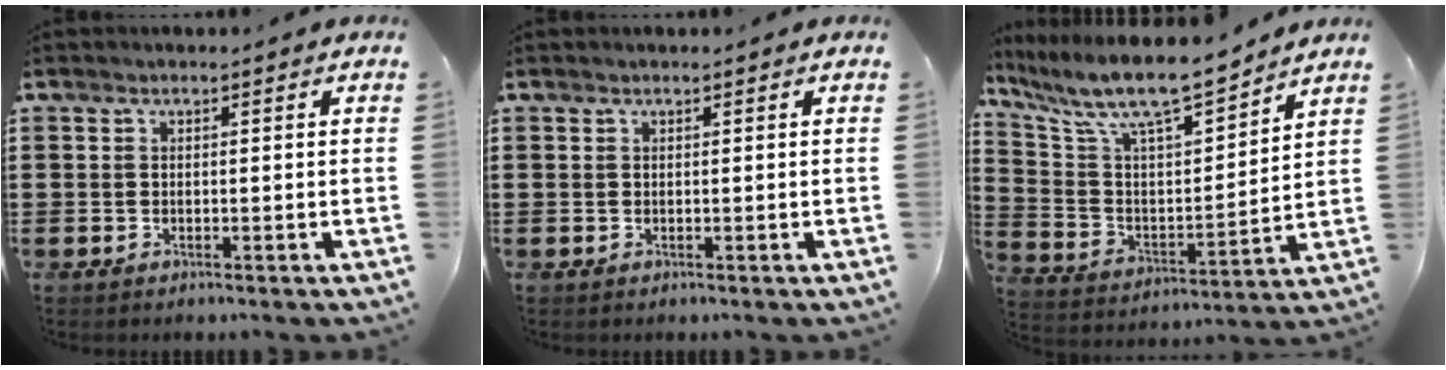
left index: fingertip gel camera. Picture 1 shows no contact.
{"total": 0.0}
{"total": 10.1, "force": [8.5, 1.8, 5.1], "torque": [-0.136, -0.054, 0.143]}